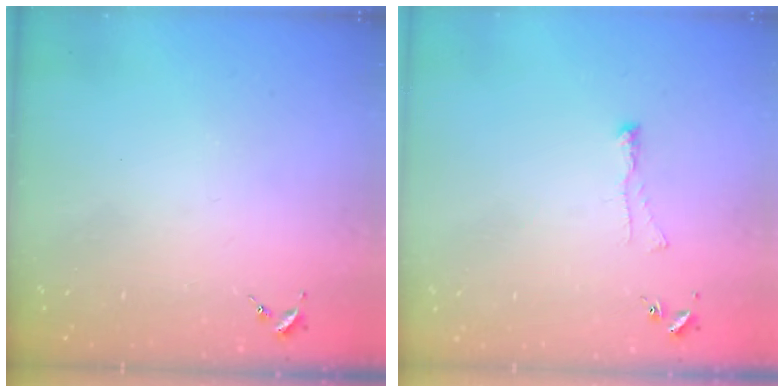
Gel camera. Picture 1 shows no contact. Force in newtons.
{"total": 2.7, "press": 2.6, "slide": 0.7}